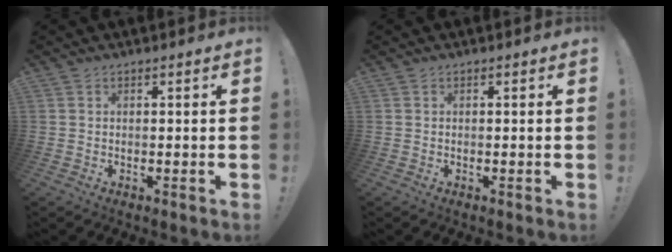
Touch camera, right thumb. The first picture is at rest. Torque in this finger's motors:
{"motor_torque": [-0.11, -0.01, 0.20, 0.08, 0.00]}